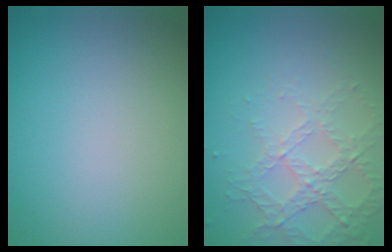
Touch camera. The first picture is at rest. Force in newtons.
{"total": 4.2, "press": 2.9, "slide": 3.1}